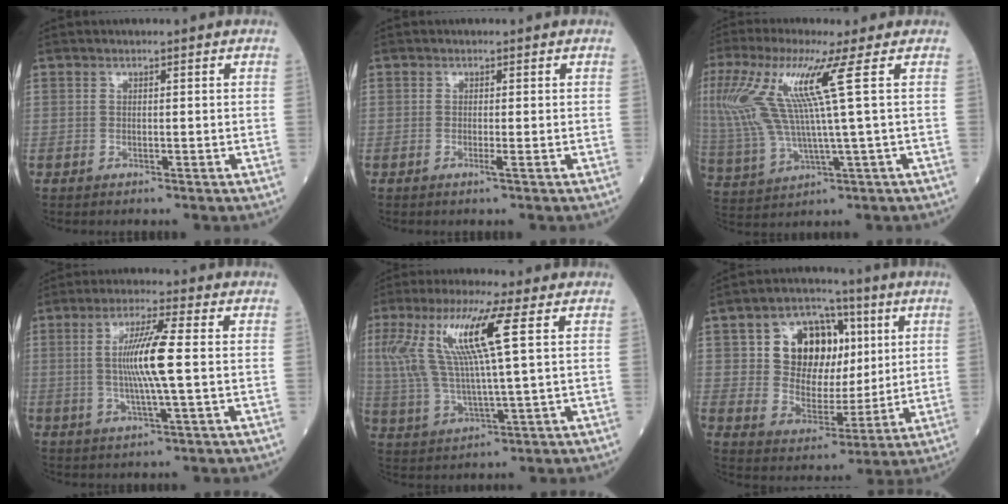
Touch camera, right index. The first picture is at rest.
{"total": 0.8, "force": [-0.1, -0.3, 0.7], "torque": [-0.014, 0.000, -0.003]}
{"total": 14.4, "force": [4.8, -0.2, 13.5], "torque": [-0.308, 0.013, 0.095]}
{"total": 8.7, "force": [0.3, -0.4, 8.6], "torque": [-0.167, -0.002, 0.003]}
{"total": 13.2, "force": [4.2, 0.4, 12.5], "torque": [-0.280, 0.014, 0.081]}
{"total": 13.0, "force": [4.0, 9.1, 8.3], "torque": [-0.145, 0.031, 0.075]}